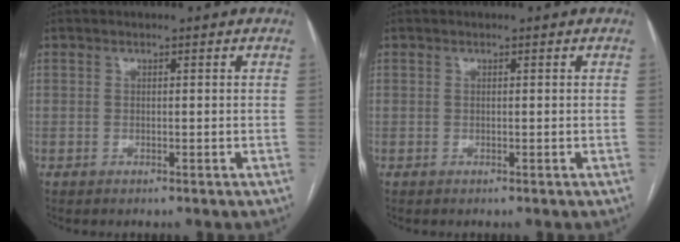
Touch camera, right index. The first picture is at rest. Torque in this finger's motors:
{"motor_torque": [0.06, 0.05, 0.01, 0.01]}